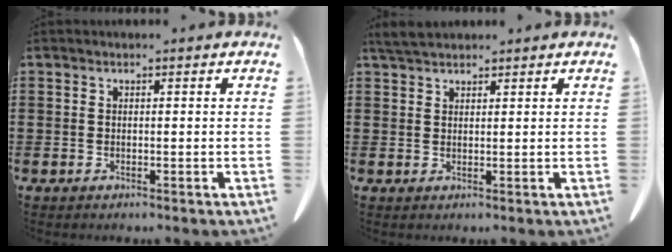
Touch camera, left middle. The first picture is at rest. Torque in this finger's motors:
{"motor_torque": [0.15, 0.03, 0.02, 0.01]}